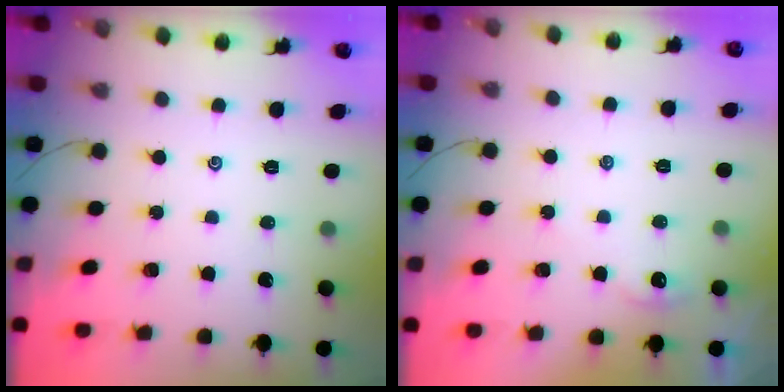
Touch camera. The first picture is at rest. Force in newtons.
{"total": 2.6, "press": 2.6, "slide": 0.3}